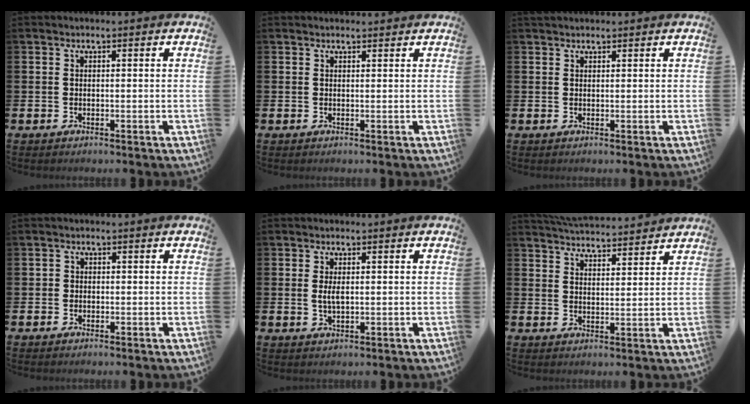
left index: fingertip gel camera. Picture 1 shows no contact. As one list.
[{"total": 0.7, "force": [0.7, 0.1, 0.1], "torque": [0.005, -0.002, 0.012]}, {"total": 1.1, "force": [1.1, 0.4, 0.1], "torque": [0.004, 0.001, 0.018]}, {"total": 0.9, "force": [-0.2, 0.9, 0.2], "torque": [-0.004, 0.006, -0.007]}, {"total": 2.2, "force": [0.3, 0.9, 2.0], "torque": [-0.038, 0.004, 0.003]}, {"total": 4.7, "force": [4.7, 0.3, 0.1], "torque": [-0.014, -0.031, 0.084]}]